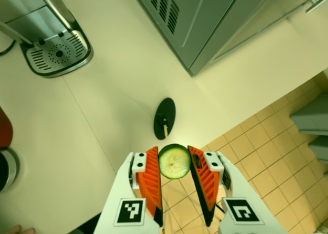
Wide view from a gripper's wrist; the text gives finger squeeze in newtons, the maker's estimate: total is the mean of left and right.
{"total": 8.2, "left": 7.9, "right": 8.4}